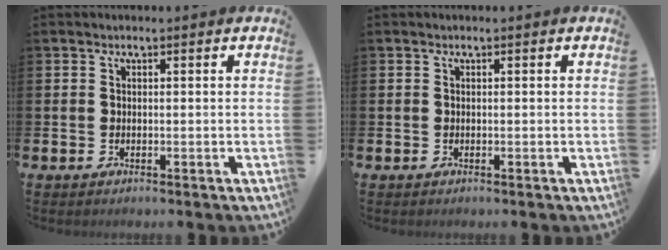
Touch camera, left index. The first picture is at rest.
{"total": 0.0}